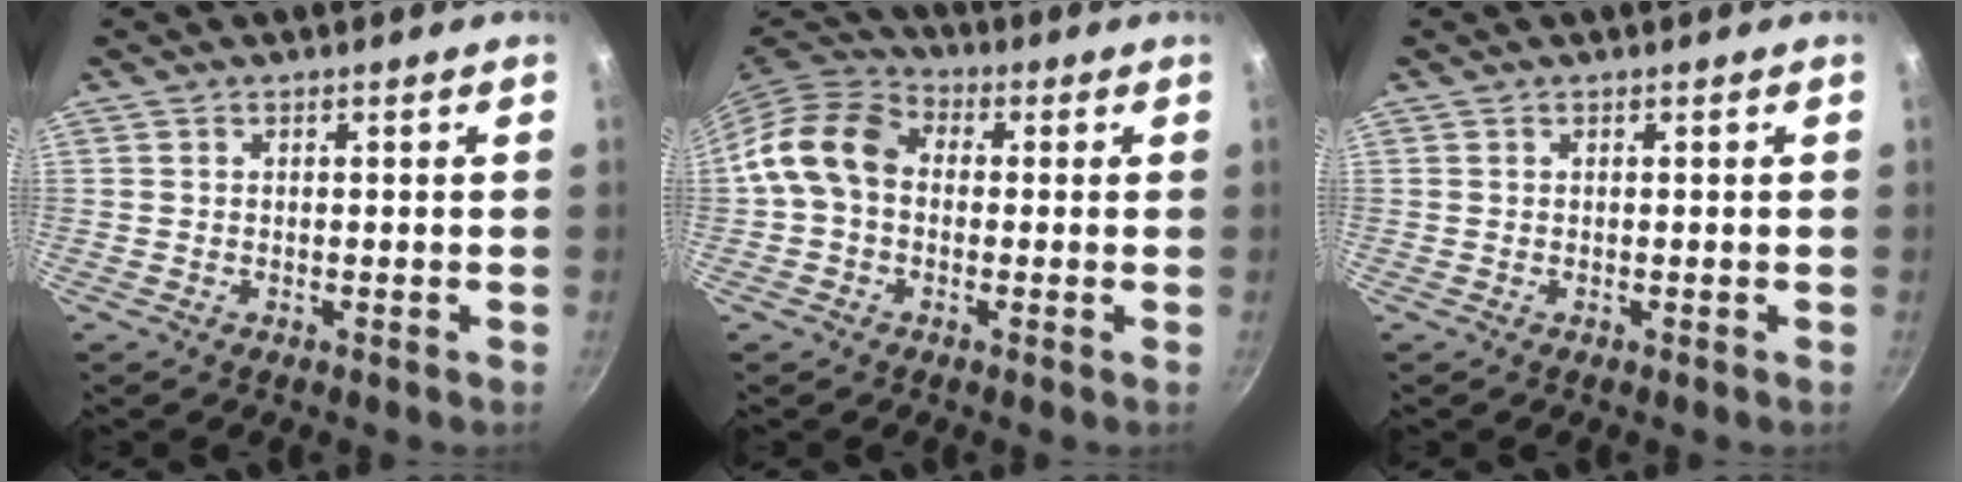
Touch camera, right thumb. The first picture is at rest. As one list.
[{"total": 10.6, "force": [0.1, 8.2, 6.8], "torque": [-0.101, 0.030, -0.020]}, {"total": 0.0}]